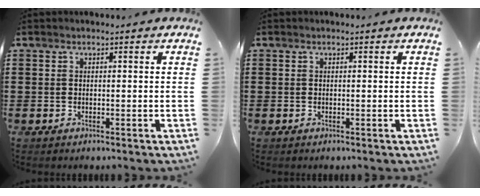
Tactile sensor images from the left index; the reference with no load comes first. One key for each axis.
{"total": 0.0}